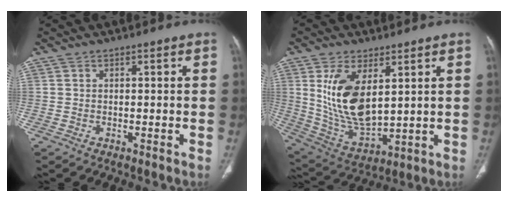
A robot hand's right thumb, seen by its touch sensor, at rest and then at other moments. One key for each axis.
{"total": 15.0, "fx": 4.2, "fy": 7.6, "fz": 12.3, "tx": -0.226, "ty": -0.025, "tz": 0.101}